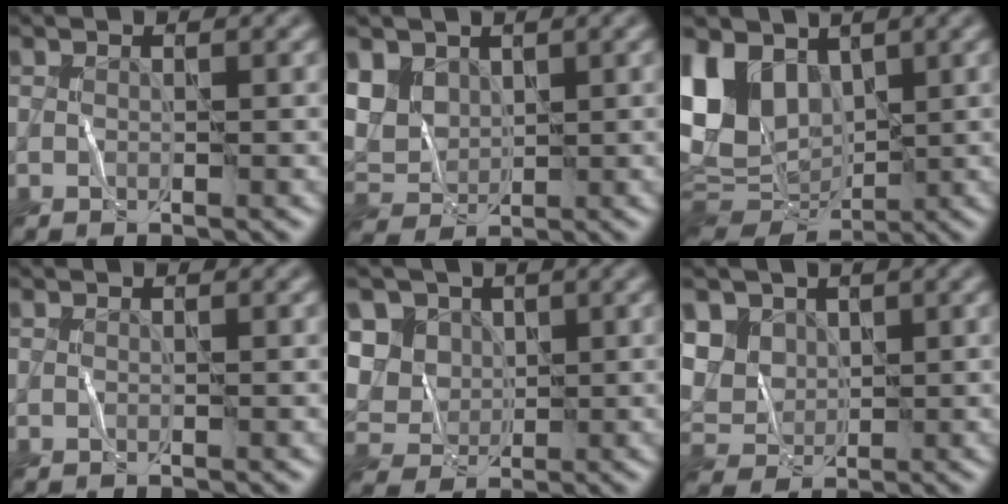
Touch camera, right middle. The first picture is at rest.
{"total": 4.2, "force": [1.9, 3.3, 1.8], "torque": [-0.049, 0.000, 0.037]}
{"total": 10.6, "force": [2.1, 7.6, 7.1], "torque": [-0.152, -0.010, 0.048]}
{"total": 0.0}
{"total": 7.8, "force": [2.5, 6.6, 3.4], "torque": [-0.080, 0.019, 0.034]}
{"total": 5.8, "force": [2.4, 4.7, 2.5], "torque": [-0.073, 0.012, 0.046]}